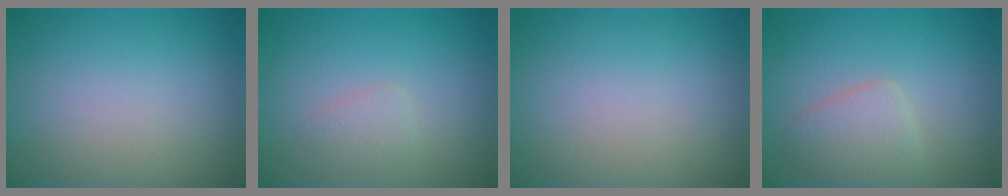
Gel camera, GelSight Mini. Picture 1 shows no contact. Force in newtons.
{"total": 1.2, "press": 1.2, "slide": 0.0}
{"total": 0.0}
{"total": 2.6, "press": 2.6, "slide": 0.2}